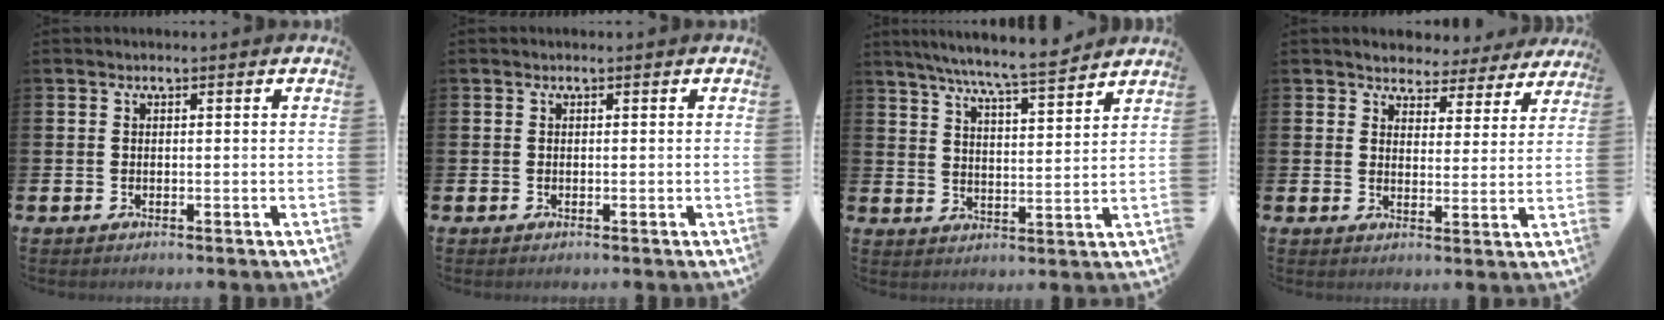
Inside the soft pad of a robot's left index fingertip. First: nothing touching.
{"total": 0.0}
{"total": 7.7, "force": [7.2, -0.2, 2.7], "torque": [-0.070, -0.044, 0.126]}
{"total": 3.5, "force": [3.3, 1.3, -0.1], "torque": [-0.016, -0.023, 0.053]}